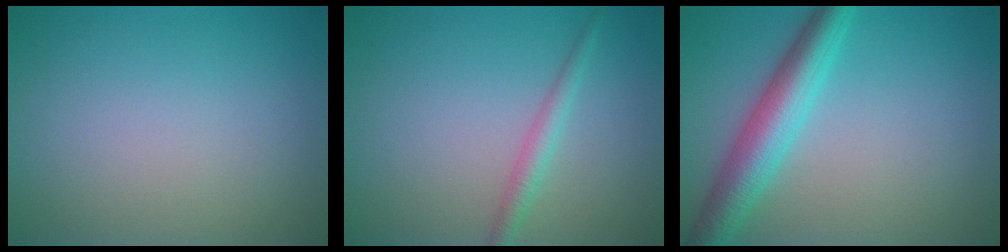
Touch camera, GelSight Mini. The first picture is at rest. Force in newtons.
{"total": 1.7, "press": 1.7, "slide": 0.0}
{"total": 5.4, "press": 5.4, "slide": 0.1}